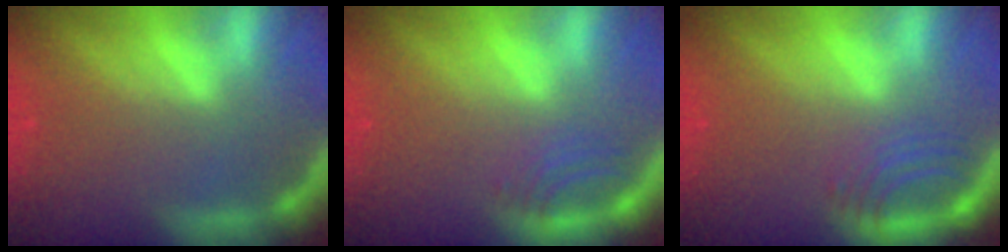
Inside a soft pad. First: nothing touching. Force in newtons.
{"total": 2.5}
{"total": 4.0}